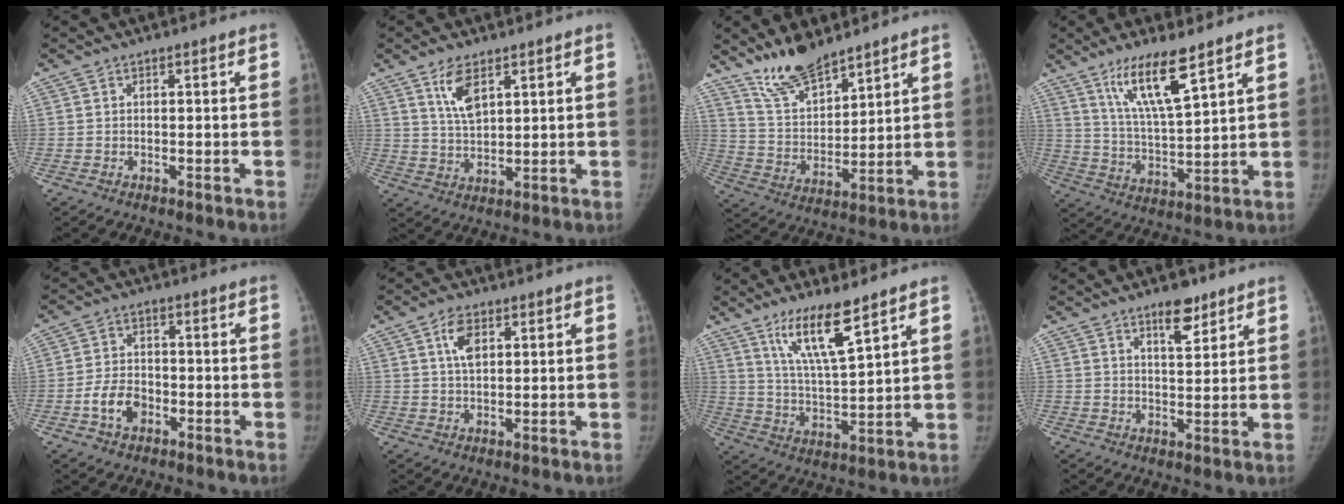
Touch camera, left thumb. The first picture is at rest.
{"total": 6.5, "force": [3.7, 2.8, 4.6], "torque": [-0.079, -0.021, 0.077]}
{"total": 11.5, "force": [9.6, 3.7, 5.0], "torque": [-0.068, -0.063, 0.190]}
{"total": 12.1, "force": [7.8, 2.2, 9.0], "torque": [-0.161, -0.046, 0.155]}
{"total": 6.5, "force": [-2.6, 4.5, 3.9], "torque": [-0.062, 0.021, -0.048]}
{"total": 4.8, "force": [2.0, 2.6, 3.6], "torque": [-0.059, -0.003, 0.038]}
{"total": 11.5, "force": [7.5, 2.0, 8.4], "torque": [-0.151, -0.049, 0.150]}
{"total": 6.0, "force": [4.2, 2.2, 3.7], "torque": [-0.040, -0.029, 0.065]}